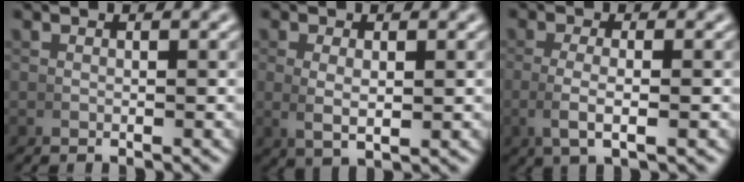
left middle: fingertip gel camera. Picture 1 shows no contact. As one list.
[{"total": 2.5, "force": [0.4, 1.0, 2.3], "torque": [-0.047, -0.010, 0.019]}, {"total": 3.1, "force": [-0.4, 0.7, 3.0], "torque": [-0.068, -0.008, -0.002]}]